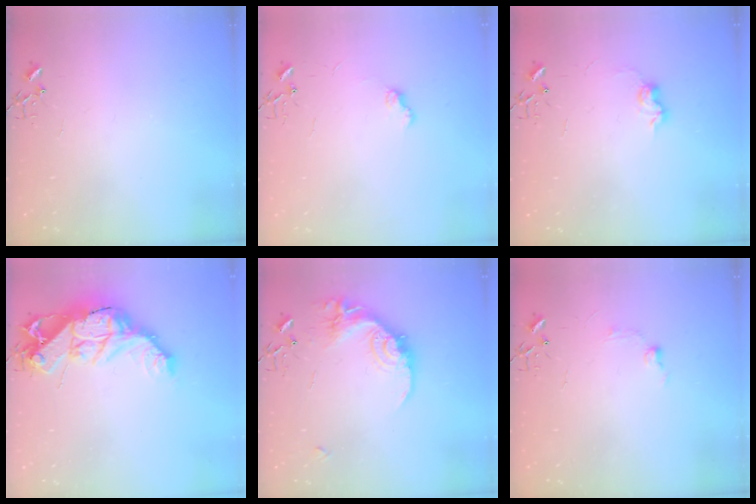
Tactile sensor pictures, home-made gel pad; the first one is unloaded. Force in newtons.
{"total": 6.4, "press": 6.4, "slide": 0.8}
{"total": 7.4, "press": 7.4, "slide": 0.4}
{"total": 17.7, "press": 17.6, "slide": 1.5}
{"total": 18.0, "press": 17.9, "slide": 1.1}
{"total": 6.4, "press": 6.3, "slide": 0.9}